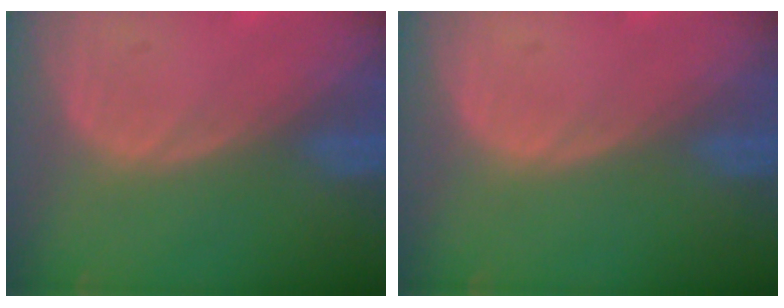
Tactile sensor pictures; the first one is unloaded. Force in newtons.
{"total": 0.0}